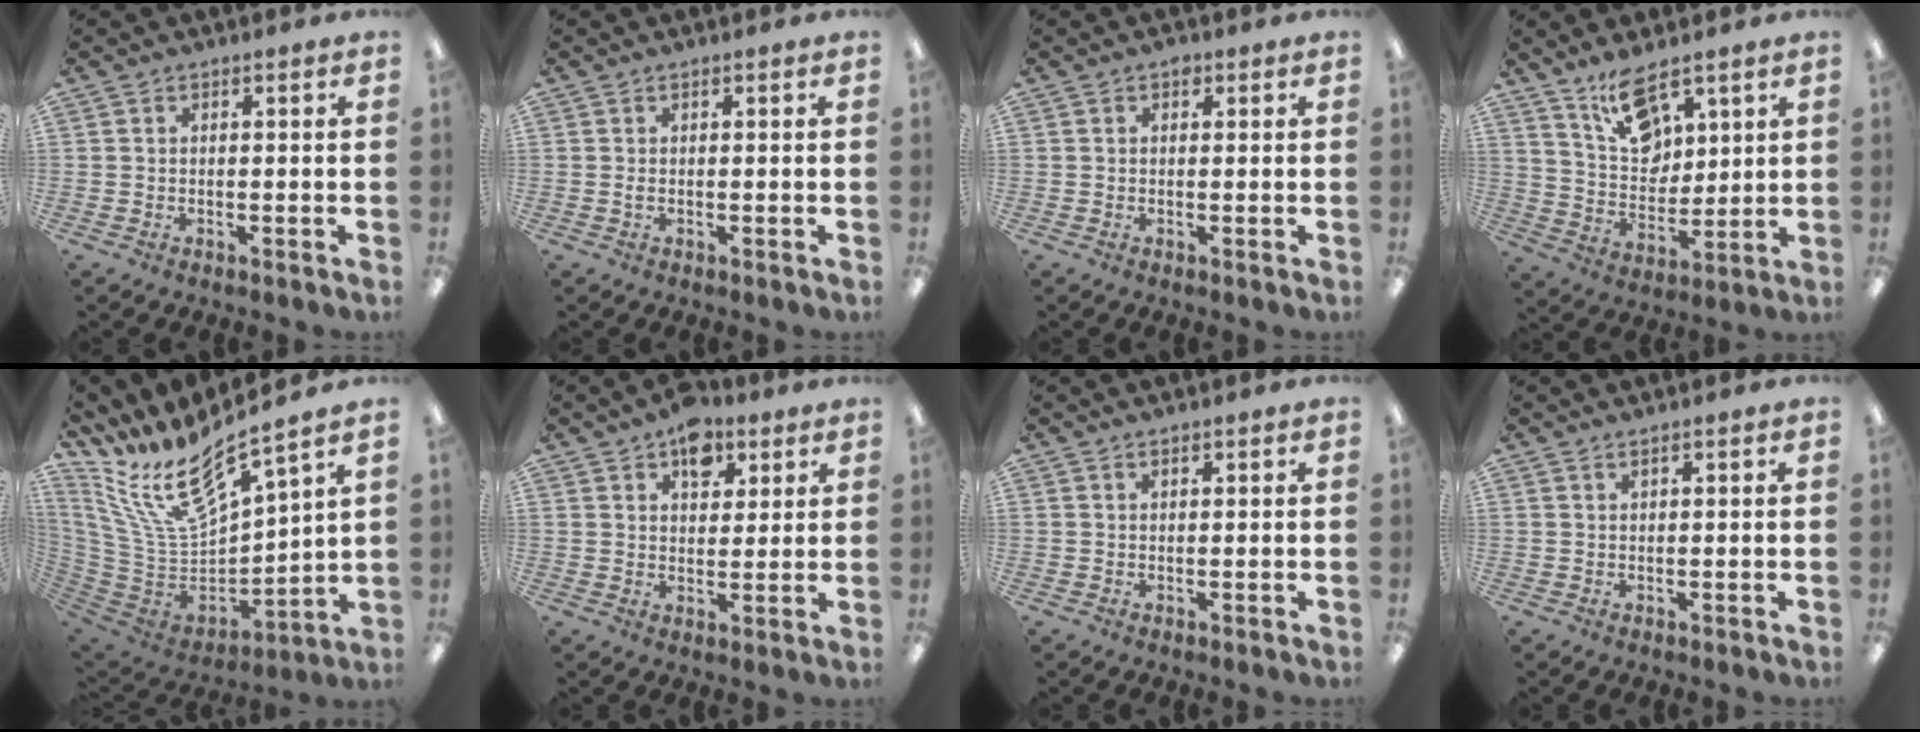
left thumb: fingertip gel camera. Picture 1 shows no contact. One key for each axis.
{"total": 0.7, "fx": 0.0, "fy": 0.3, "fz": 0.6, "tx": -0.013, "ty": 0.001, "tz": -0.001}
{"total": 1.2, "fx": 0.7, "fy": 0.8, "fz": 0.6, "tx": -0.005, "ty": 0.000, "tz": 0.010}
{"total": 12.1, "fx": 8.5, "fy": 6.6, "fz": 5.6, "tx": -0.088, "ty": -0.043, "tz": 0.157}
{"total": 18.2, "fx": 12.9, "fy": 6.4, "fz": 11.1, "tx": -0.229, "ty": -0.100, "tz": 0.222}
{"total": 8.6, "fx": 5.1, "fy": 5.4, "fz": 4.3, "tx": -0.043, "ty": -0.019, "tz": 0.087}
{"total": 0.8, "fx": 0.7, "fy": 0.1, "fz": 0.2, "tx": -0.006, "ty": -0.001, "tz": 0.014}
{"total": 0.9, "fx": 0.8, "fy": 0.1, "fz": 0.4, "tx": -0.008, "ty": -0.001, "tz": 0.015}